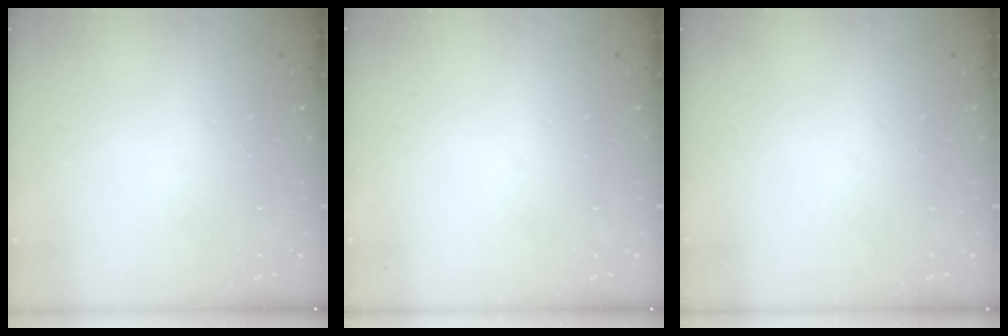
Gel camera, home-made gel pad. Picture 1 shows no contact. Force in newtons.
{"total": 0.0}
{"total": 0.0}